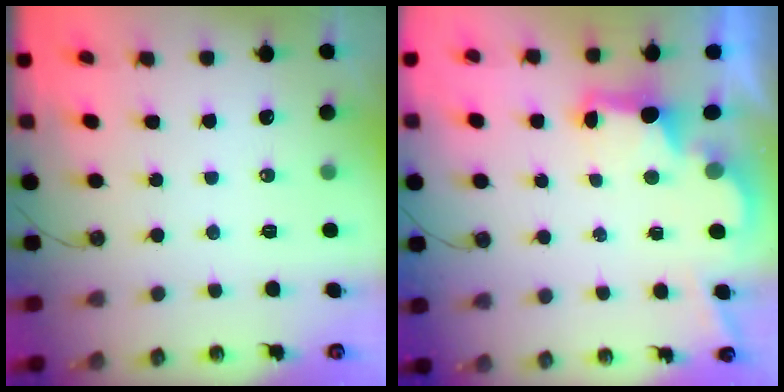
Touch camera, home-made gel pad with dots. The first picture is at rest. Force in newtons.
{"total": 2.9, "press": 2.7, "slide": 0.9}